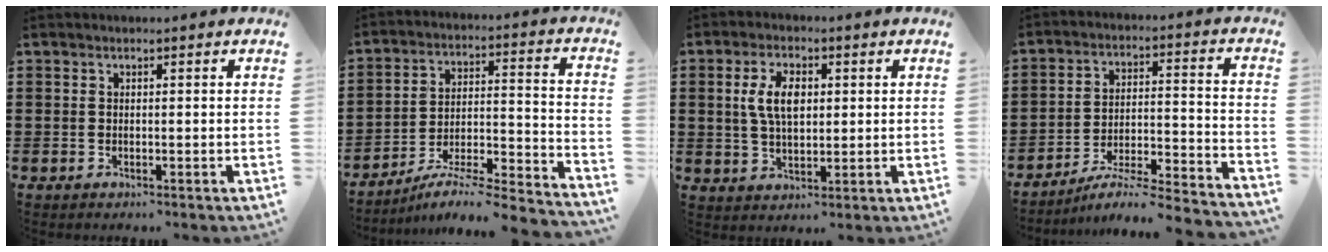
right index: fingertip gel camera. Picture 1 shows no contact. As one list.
[{"total": 5.7, "force": [-5.0, 0.1, 2.7], "torque": [-0.042, -0.012, -0.101]}, {"total": 6.2, "force": [1.2, 3.3, 5.1], "torque": [-0.115, 0.011, 0.017]}, {"total": 5.4, "force": [-4.9, -0.1, 2.3], "torque": [-0.036, -0.013, -0.098]}]